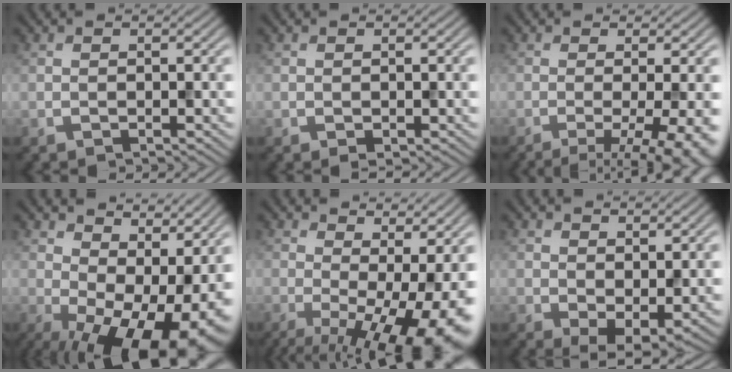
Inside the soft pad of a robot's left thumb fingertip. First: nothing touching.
{"total": 0.6, "force": [-0.2, 0.4, 0.4], "torque": [-0.005, -0.003, -0.001]}
{"total": 9.0, "force": [-2.8, 2.3, 8.3], "torque": [-0.102, -0.006, -0.033]}
{"total": 16.6, "force": [0.2, 8.9, 14.0], "torque": [-0.178, -0.020, 0.039]}
{"total": 15.6, "force": [-2.6, 5.7, 14.2], "torque": [-0.185, -0.018, -0.015]}
{"total": 3.7, "force": [0.4, 2.0, 3.1], "torque": [-0.054, -0.011, 0.013]}